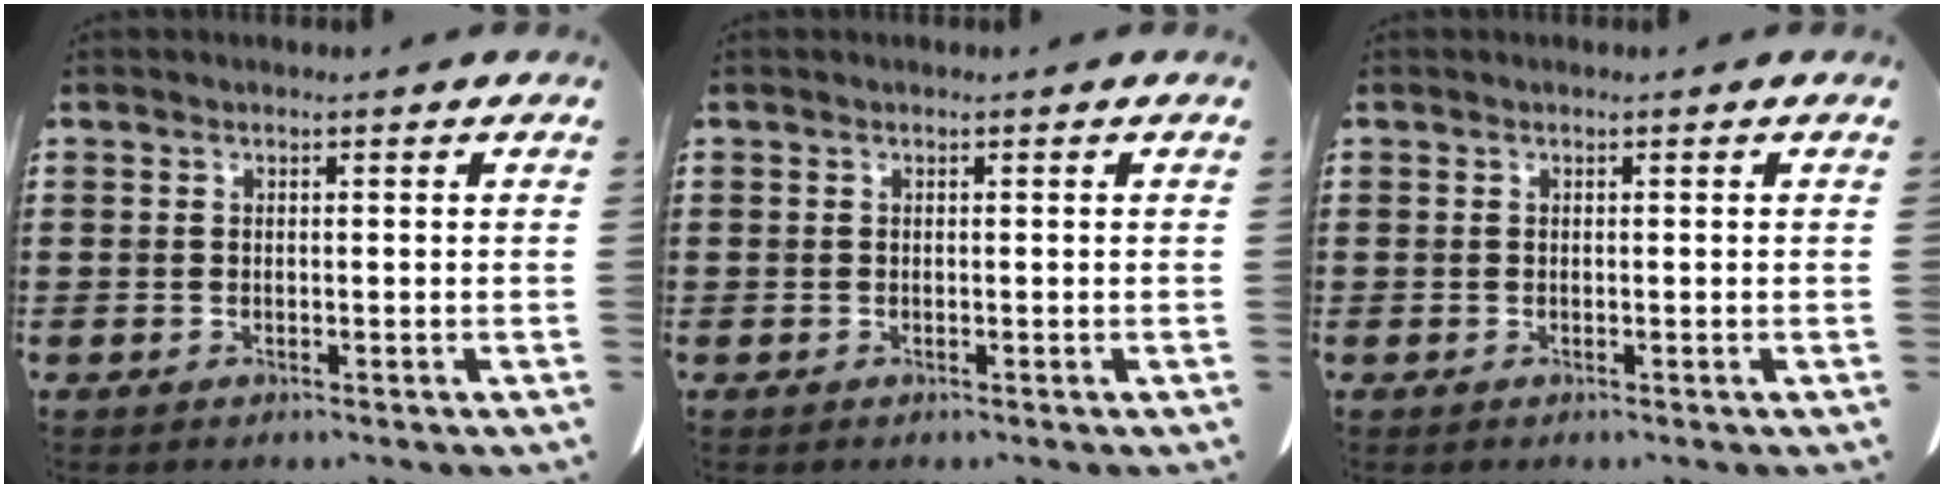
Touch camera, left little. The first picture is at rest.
{"total": 0.0}
{"total": 0.0}